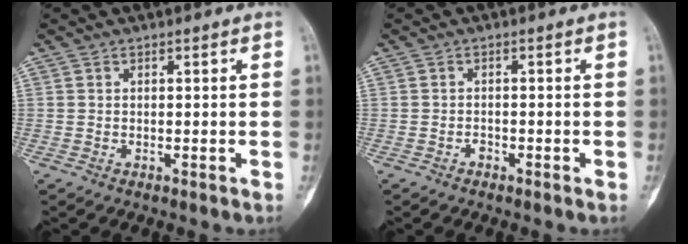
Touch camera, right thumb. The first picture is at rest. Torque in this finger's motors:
{"motor_torque": [0.25, 0.14, 0.12, -0.01, 0.03]}